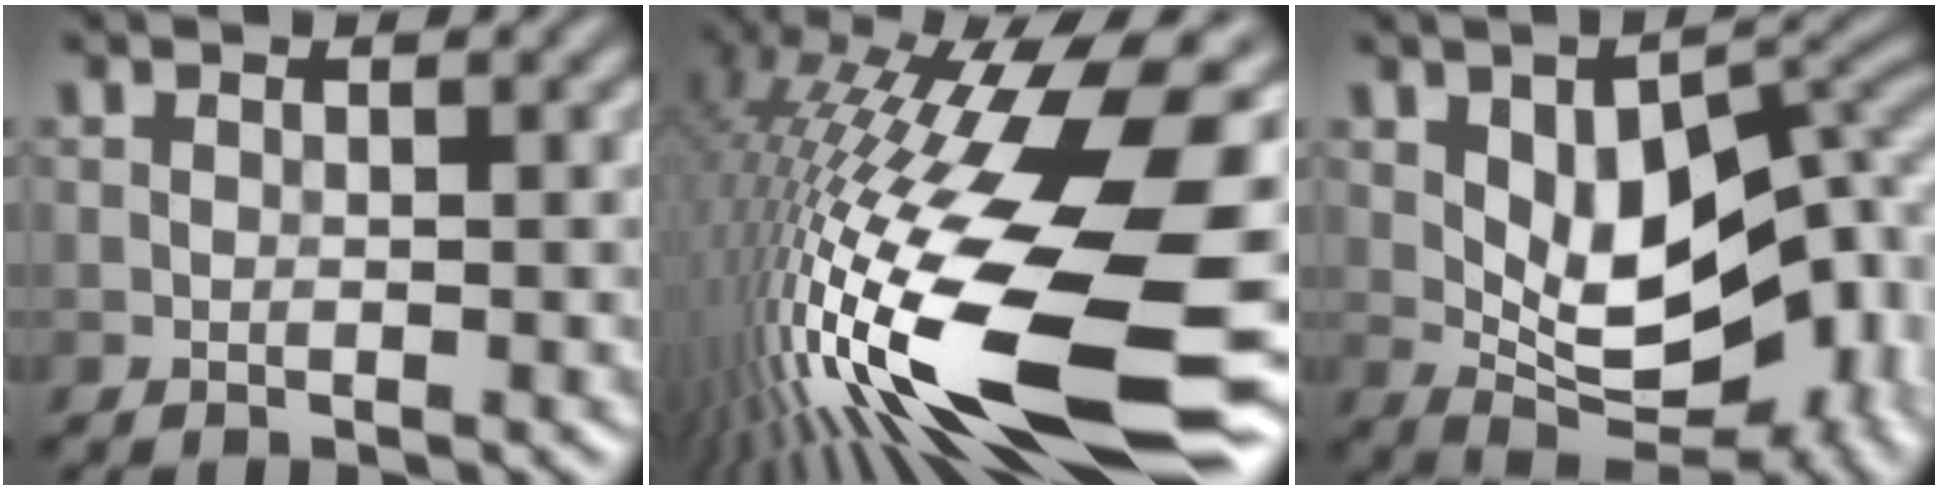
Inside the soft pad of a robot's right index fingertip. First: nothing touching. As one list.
[{"total": 20.2, "force": [-4.0, 5.2, 19.1], "torque": [-0.371, -0.004, -0.076]}, {"total": 13.0, "force": [-1.2, 7.1, 10.9], "torque": [-0.153, 0.004, -0.023]}]